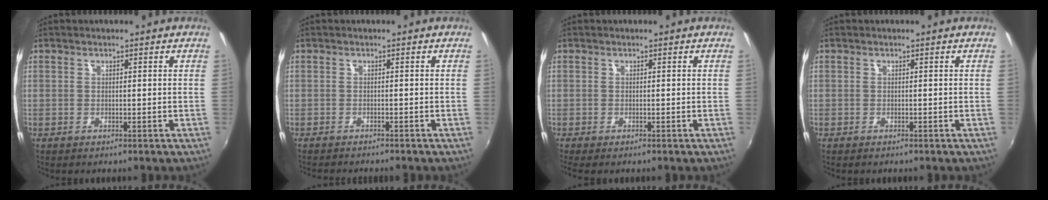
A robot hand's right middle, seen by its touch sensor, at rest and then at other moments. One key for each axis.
{"total": 3.2, "fx": -3.0, "fy": 0.0, "fz": 1.1, "tx": -0.029, "ty": -0.014, "tz": -0.047}
{"total": 1.1, "fx": -0.8, "fy": -0.1, "fz": 0.8, "tx": -0.018, "ty": -0.004, "tz": -0.010}
{"total": 0.0}